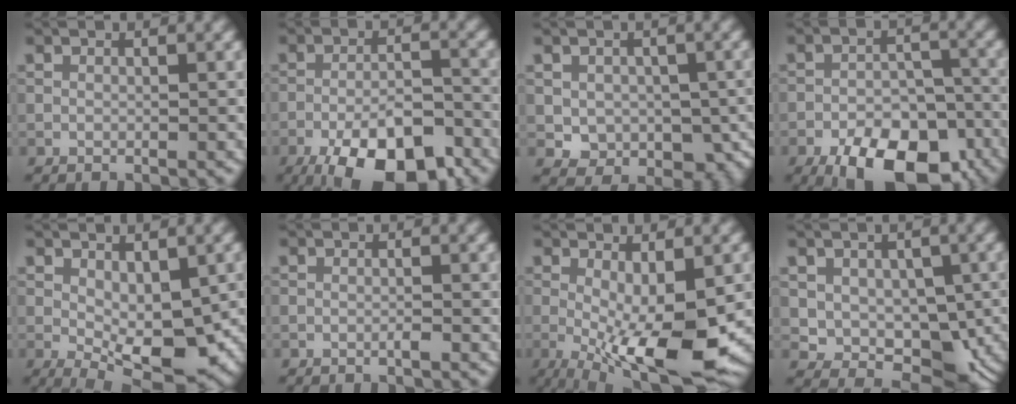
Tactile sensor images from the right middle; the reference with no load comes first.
{"total": 10.6, "force": [-6.9, 3.8, 7.1], "torque": [-0.111, -0.003, -0.116]}
{"total": 7.7, "force": [-1.1, 6.4, 4.0], "torque": [-0.046, -0.026, -0.005]}
{"total": 11.4, "force": [-7.2, 5.2, 7.0], "torque": [-0.104, -0.012, -0.105]}
{"total": 6.7, "force": [-1.0, 3.1, 5.9], "torque": [-0.098, -0.007, -0.008]}
{"total": 0.7, "force": [-0.3, 0.0, 0.6], "torque": [-0.011, -0.001, -0.008]}
{"total": 9.9, "force": [-2.6, 2.8, 9.2], "torque": [-0.166, -0.026, -0.036]}
{"total": 7.0, "force": [-0.2, 5.5, 4.3], "torque": [-0.045, -0.013, 0.009]}